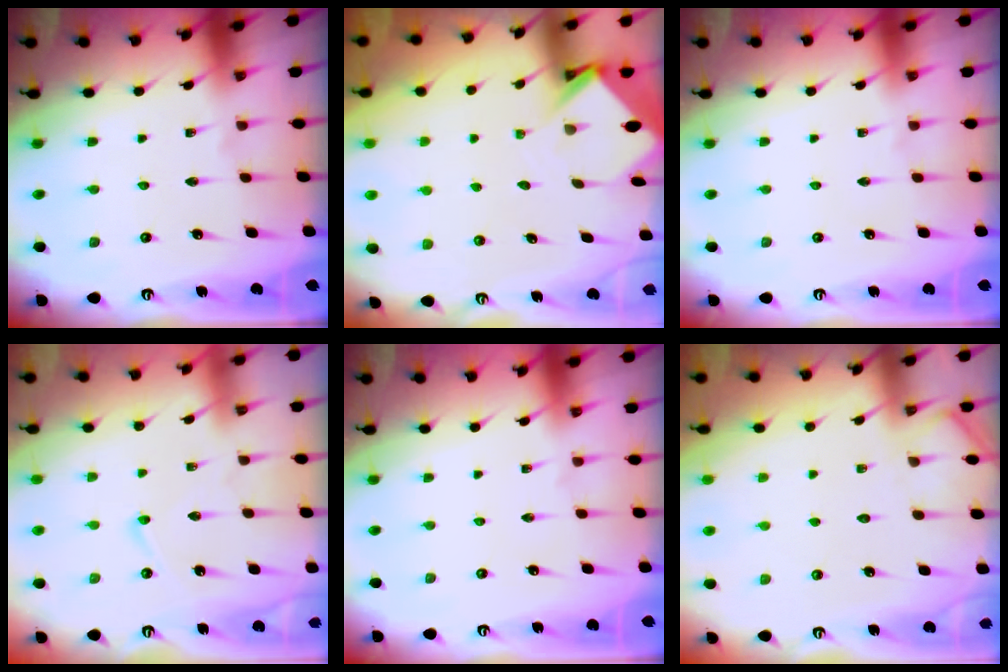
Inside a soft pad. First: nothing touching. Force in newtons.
{"total": 3.5, "press": 3.4, "slide": 0.3}
{"total": 0.0}
{"total": 3.8, "press": 3.7, "slide": 0.6}
{"total": 0.0}
{"total": 3.5, "press": 3.4, "slide": 0.5}